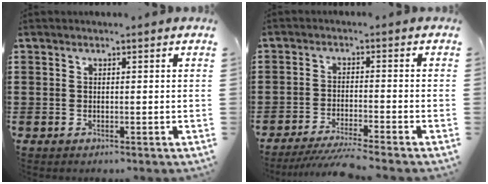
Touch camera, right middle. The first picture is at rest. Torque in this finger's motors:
{"motor_torque": [0.55, 0.19, 0.03, 0.05]}